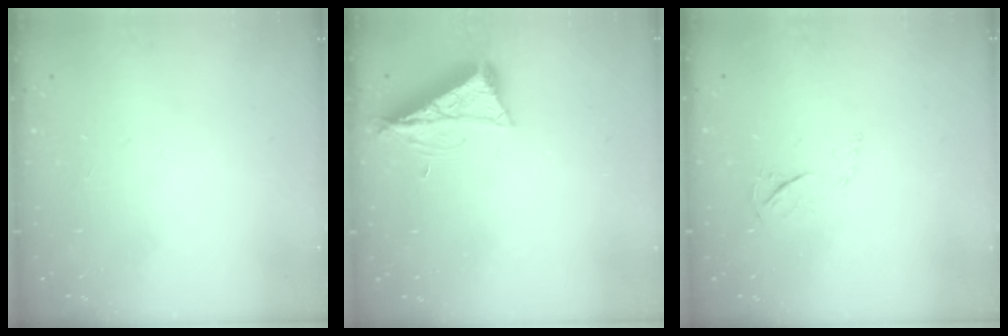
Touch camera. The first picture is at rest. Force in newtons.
{"total": 7.7, "press": 7.6, "slide": 0.8}
{"total": 3.8, "press": 3.8, "slide": 0.5}